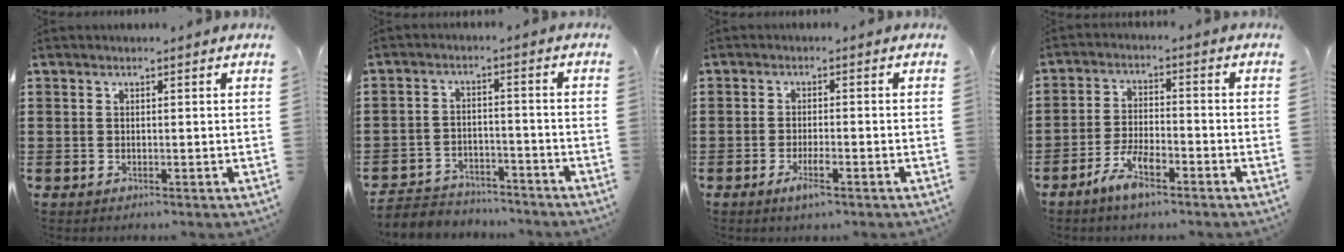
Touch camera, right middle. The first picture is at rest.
{"total": 4.0, "force": [-3.9, 1.1, 0.0], "torque": [-0.015, 0.002, -0.086]}
{"total": 3.2, "force": [-1.7, 0.6, 2.7], "torque": [-0.049, -0.003, -0.031]}
{"total": 5.6, "force": [-3.9, 1.6, 3.7], "torque": [-0.080, 0.005, -0.076]}